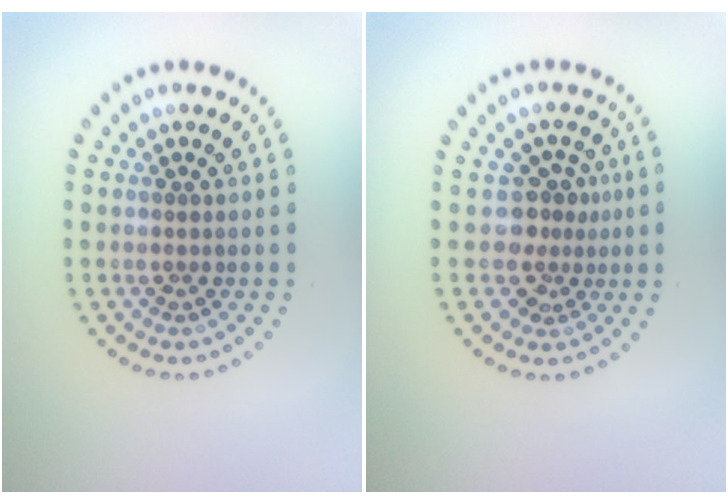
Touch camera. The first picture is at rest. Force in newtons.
{"total": 2.7, "press": 2.0, "slide": 1.9}